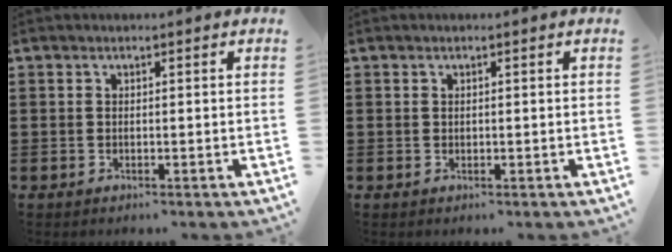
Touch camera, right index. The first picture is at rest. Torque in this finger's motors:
{"motor_torque": [0.70, 0.65, 0.00, 0.00]}